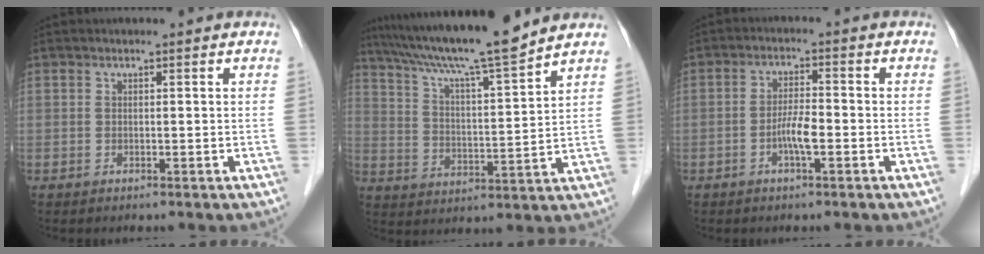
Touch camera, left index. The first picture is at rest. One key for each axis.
{"total": 14.7, "fx": 12.7, "fy": -1.0, "fz": 7.3, "tx": -0.130, "ty": 0.006, "tz": 0.211}
{"total": 3.8, "fx": -1.4, "fy": 0.6, "fz": 3.5, "tx": -0.068, "ty": 0.001, "tz": -0.029}